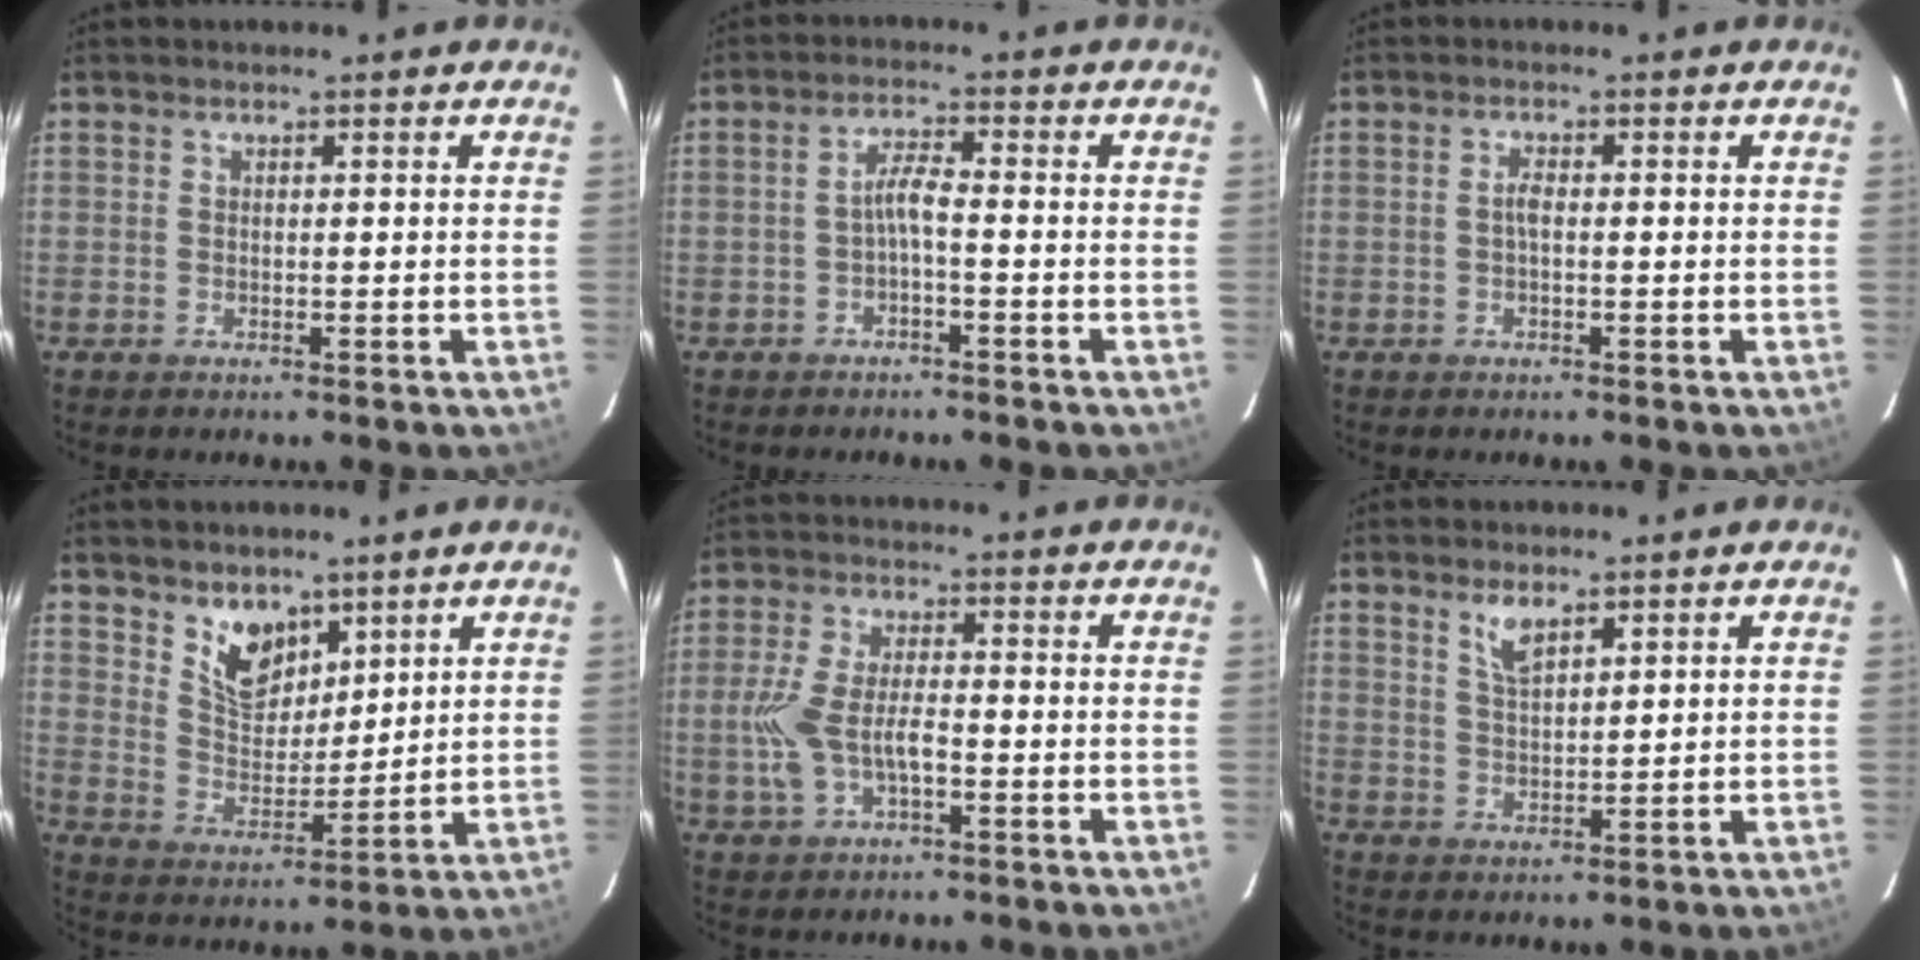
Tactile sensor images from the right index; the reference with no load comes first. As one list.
[{"total": 2.8, "force": [-1.4, 0.1, 2.4], "torque": [-0.053, 0.008, -0.026]}, {"total": 1.4, "force": [-0.2, 0.4, 1.3], "torque": [-0.025, 0.005, -0.006]}, {"total": 8.1, "force": [5.6, 4.6, 3.6], "torque": [-0.054, 0.000, 0.111]}, {"total": 8.8, "force": [-2.3, 3.9, 7.5], "torque": [-0.165, 0.001, -0.042]}, {"total": 3.8, "force": [2.6, 1.2, 2.5], "torque": [-0.048, -0.001, 0.052]}]